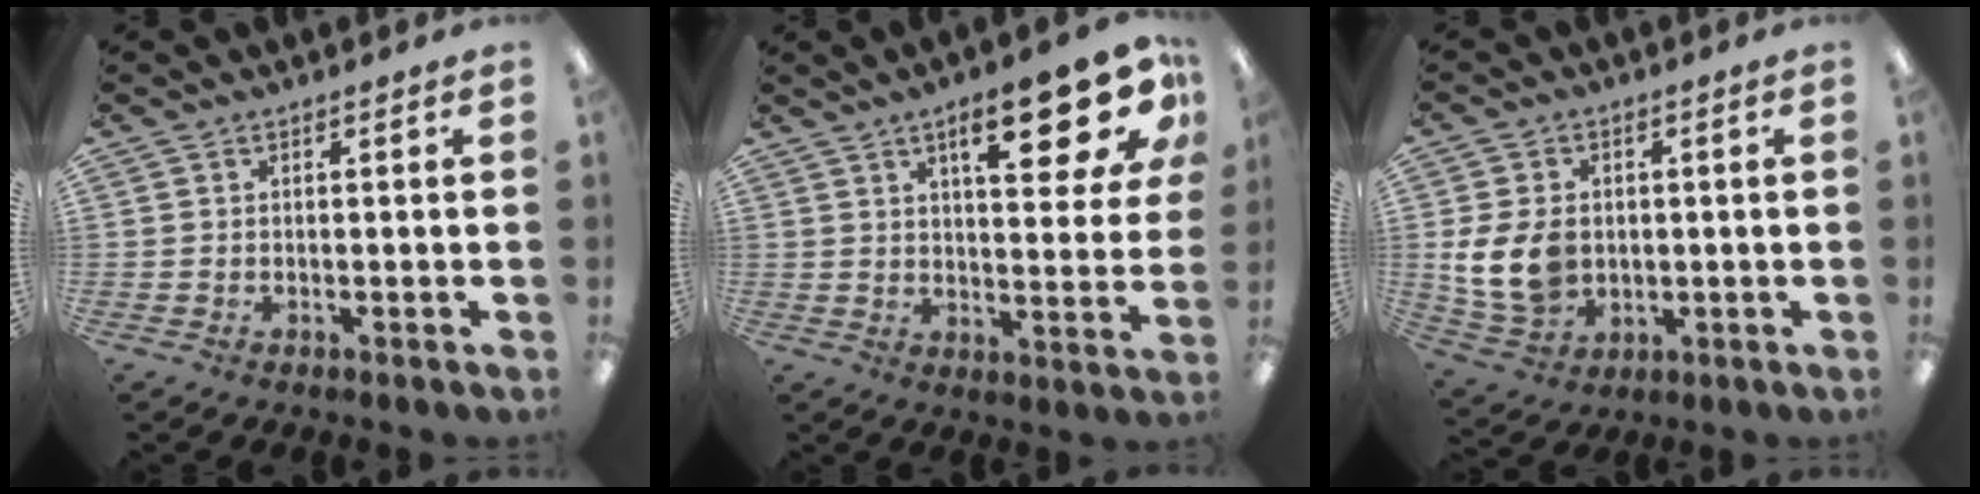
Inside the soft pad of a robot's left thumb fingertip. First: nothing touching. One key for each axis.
{"total": 16.6, "fx": 8.9, "fy": 5.2, "fz": 13.0, "tx": -0.171, "ty": -0.038, "tz": 0.134}
{"total": 11.4, "fx": -0.3, "fy": 8.6, "fz": 7.4, "tx": -0.162, "ty": 0.005, "tz": -0.003}